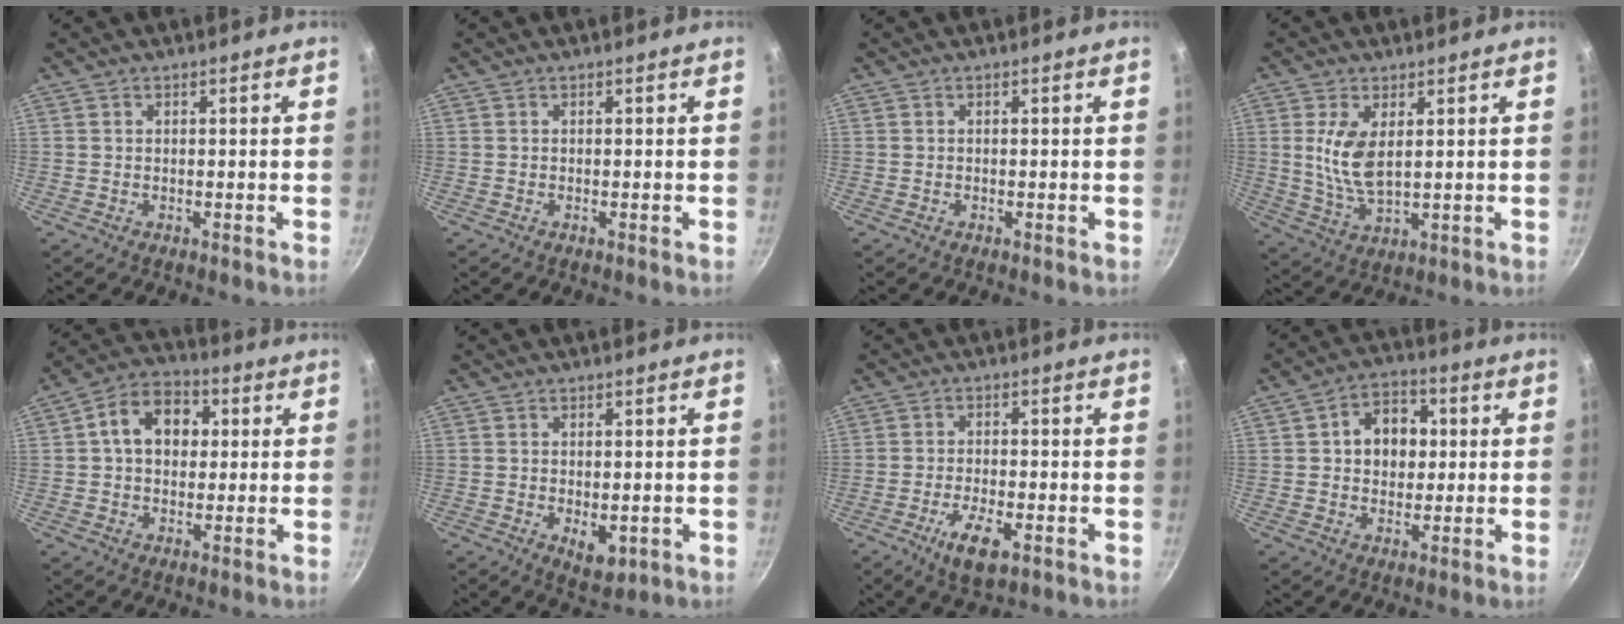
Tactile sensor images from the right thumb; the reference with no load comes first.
{"total": 0.0}
{"total": 0.0}
{"total": 8.3, "force": [1.9, 4.1, 7.0], "torque": [-0.137, -0.017, 0.043]}
{"total": 11.1, "force": [1.9, 8.1, 7.3], "torque": [-0.084, 0.021, 0.013]}
{"total": 5.4, "force": [-1.2, 3.0, 4.4], "torque": [-0.055, -0.010, -0.008]}
{"total": 7.3, "force": [-3.3, 2.6, 5.9], "torque": [-0.105, 0.006, -0.055]}
{"total": 9.7, "force": [1.4, 7.4, 6.0], "torque": [-0.053, 0.009, 0.012]}